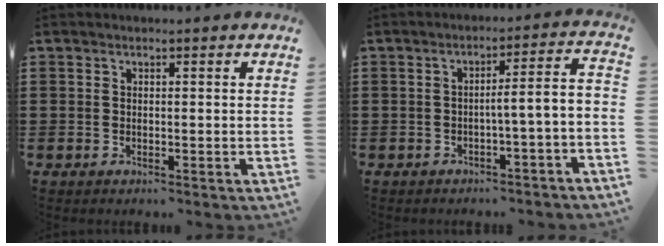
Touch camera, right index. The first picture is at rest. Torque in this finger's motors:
{"motor_torque": [2.14, 0.00, 0.41, 0.10]}